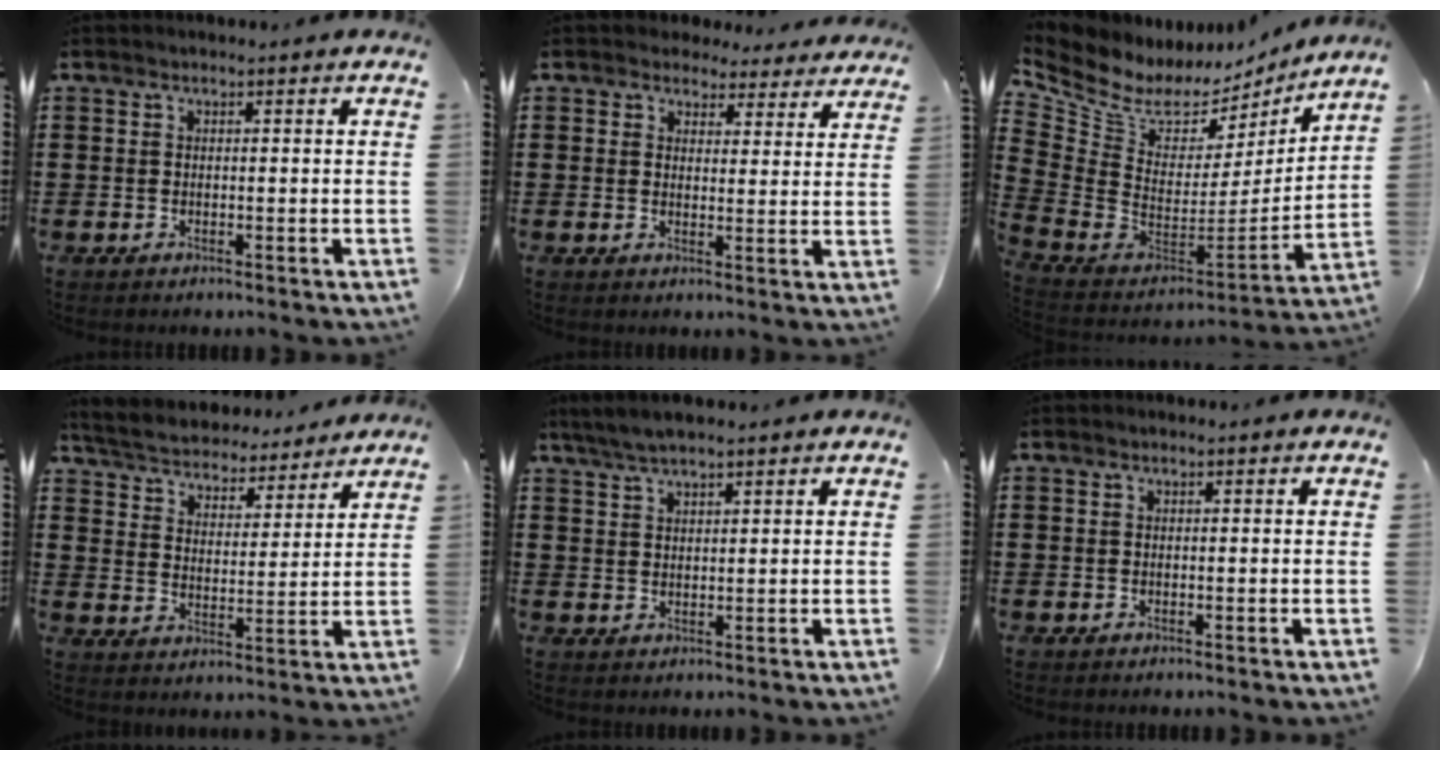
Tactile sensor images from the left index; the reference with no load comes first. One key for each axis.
{"total": 3.8, "fx": 3.5, "fy": 1.3, "fz": 0.5, "tx": -0.016, "ty": -0.010, "tz": 0.064}
{"total": 6.5, "fx": 4.9, "fy": 3.8, "fz": 2.2, "tx": -0.080, "ty": -0.046, "tz": 0.085}
{"total": 4.9, "fx": 4.9, "fy": 0.3, "fz": 0.3, "tx": -0.034, "ty": -0.035, "tz": 0.082}
{"total": 2.9, "fx": 2.4, "fy": 0.2, "fz": 1.6, "tx": -0.035, "ty": 0.002, "tz": 0.046}
{"total": 0.0}